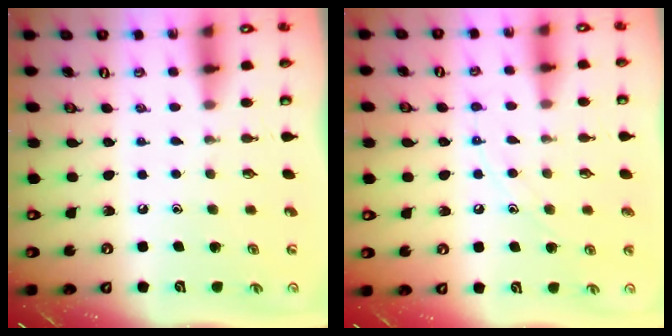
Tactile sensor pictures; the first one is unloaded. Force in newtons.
{"total": 8.1, "press": 8.1, "slide": 0.7}